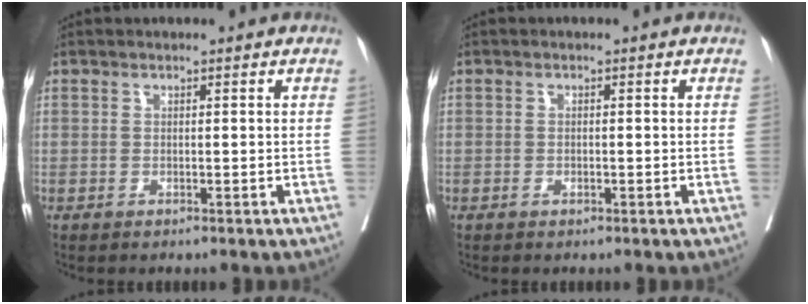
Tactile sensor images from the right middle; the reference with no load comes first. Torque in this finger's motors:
{"motor_torque": [-0.08, 0.09, -0.02, -0.01]}